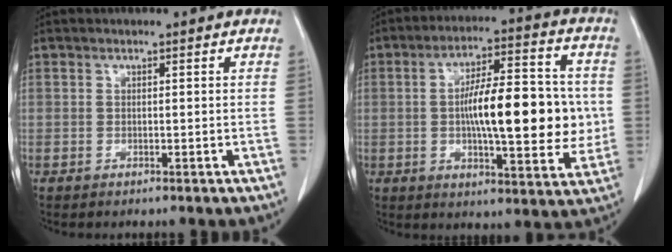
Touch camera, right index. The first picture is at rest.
{"total": 16.6, "force": [-0.1, 4.8, 15.9], "torque": [-0.249, 0.018, -0.001]}